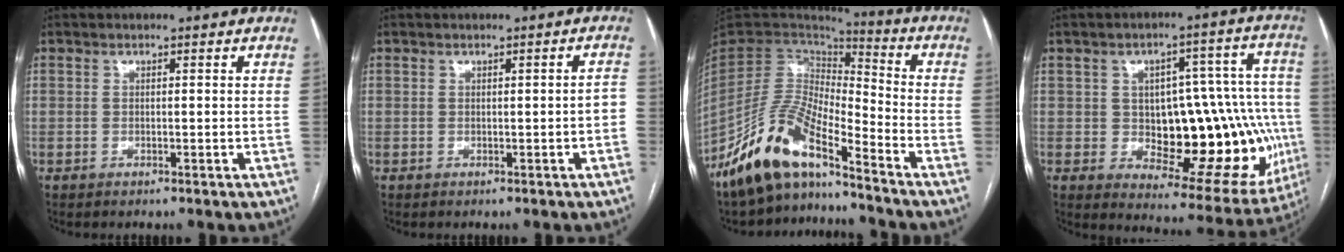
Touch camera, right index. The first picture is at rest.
{"total": 1.6, "force": [-0.4, 0.3, 1.5], "torque": [-0.013, 0.003, -0.002]}
{"total": 13.2, "force": [-10.4, 3.0, 7.6], "torque": [-0.151, 0.014, -0.197]}
{"total": 21.9, "force": [-2.8, 9.5, 19.5], "torque": [-0.189, 0.039, -0.008]}